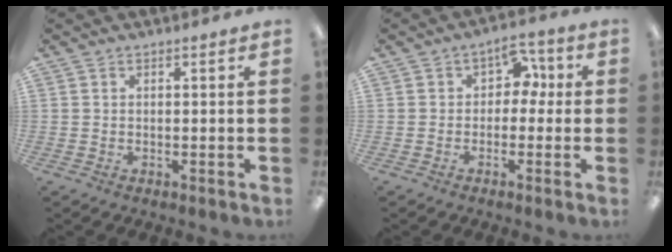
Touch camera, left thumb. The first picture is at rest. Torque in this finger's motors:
{"motor_torque": [0.07, 0.04, -0.05, -0.11, -0.08]}